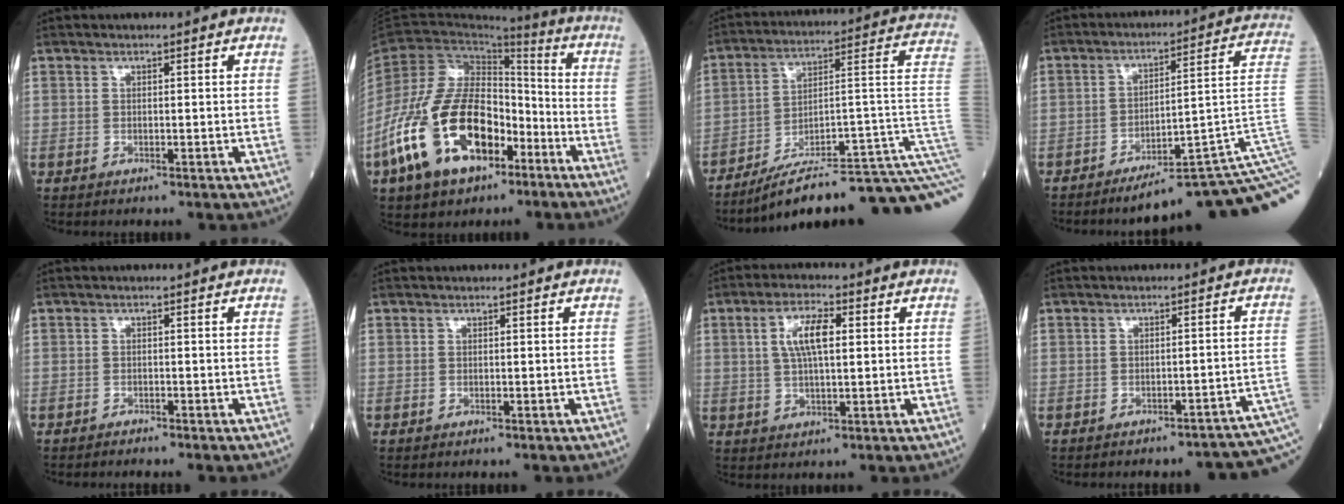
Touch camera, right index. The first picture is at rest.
{"total": 18.0, "force": [-8.6, 9.4, 12.7], "torque": [-0.266, 0.011, -0.151]}
{"total": 24.6, "force": [-16.7, -1.2, 18.1], "torque": [-0.133, 0.023, -0.244]}
{"total": 17.2, "force": [-9.9, -1.8, 14.0], "torque": [-0.091, 0.056, -0.138]}
{"total": 1.2, "force": [-1.1, -0.1, 0.2], "torque": [-0.006, -0.001, -0.017]}
{"total": 0.0}
{"total": 6.4, "force": [1.5, 1.8, 5.9], "torque": [-0.120, 0.011, 0.030]}
{"total": 8.9, "force": [-5.9, 2.7, 6.1], "torque": [-0.067, 0.016, -0.068]}